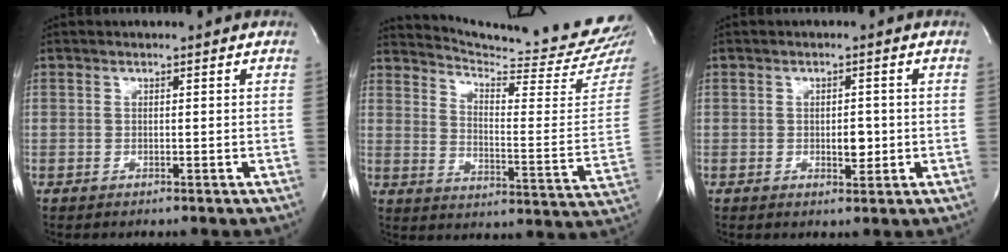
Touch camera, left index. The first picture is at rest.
{"total": 20.3, "force": [19.6, -1.0, 5.2], "torque": [-0.088, -0.140, 0.247]}
{"total": 2.6, "force": [-1.1, 1.3, 2.0], "torque": [-0.027, -0.009, -0.014]}